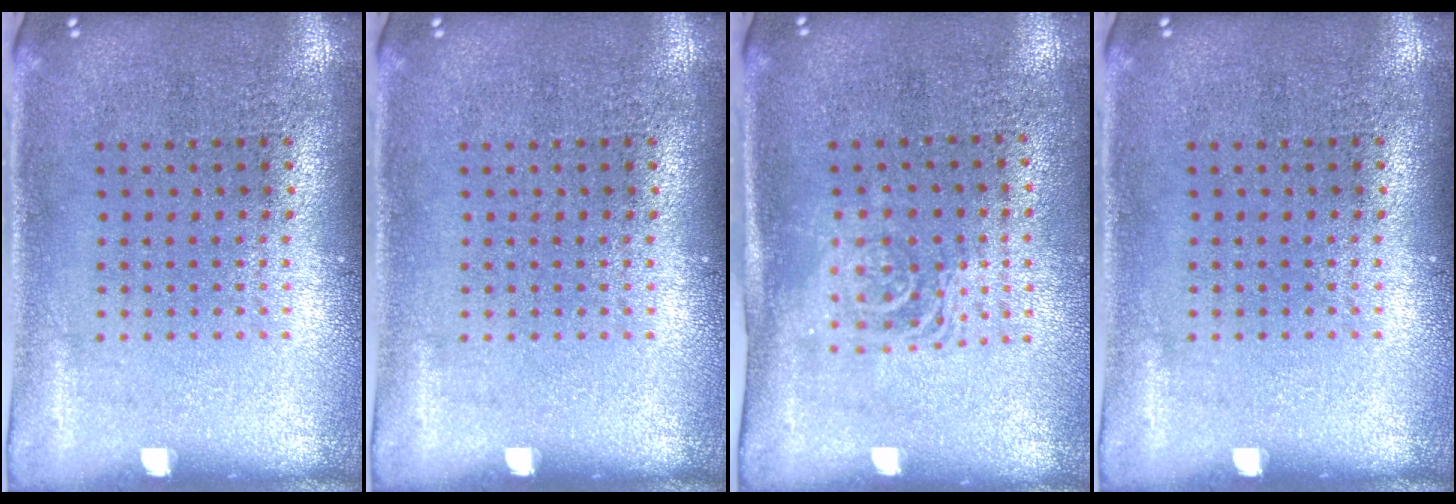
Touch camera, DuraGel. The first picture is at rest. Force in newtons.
{"total": 0.0}
{"total": 1.6, "press": 1.3, "slide": 0.9}
{"total": 0.0}